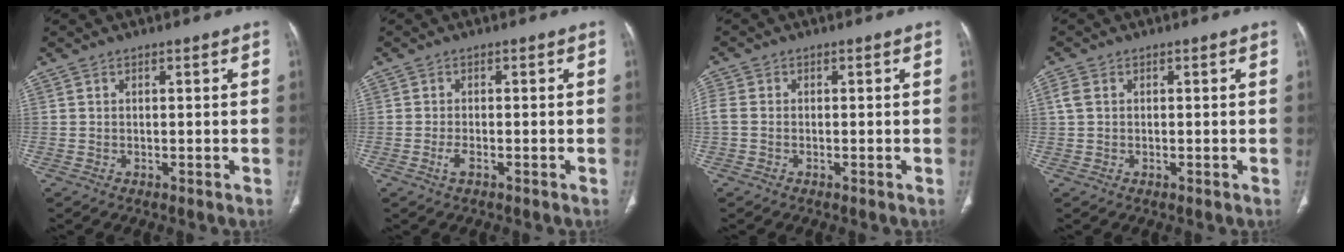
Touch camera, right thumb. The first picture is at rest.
{"total": 1.7, "force": [-0.8, 0.6, 1.3], "torque": [-0.031, 0.002, -0.015]}
{"total": 2.7, "force": [-0.4, 2.0, 1.8], "torque": [-0.053, 0.003, -0.012]}
{"total": 2.0, "force": [0.3, 1.5, 1.2], "torque": [-0.037, 0.002, 0.005]}